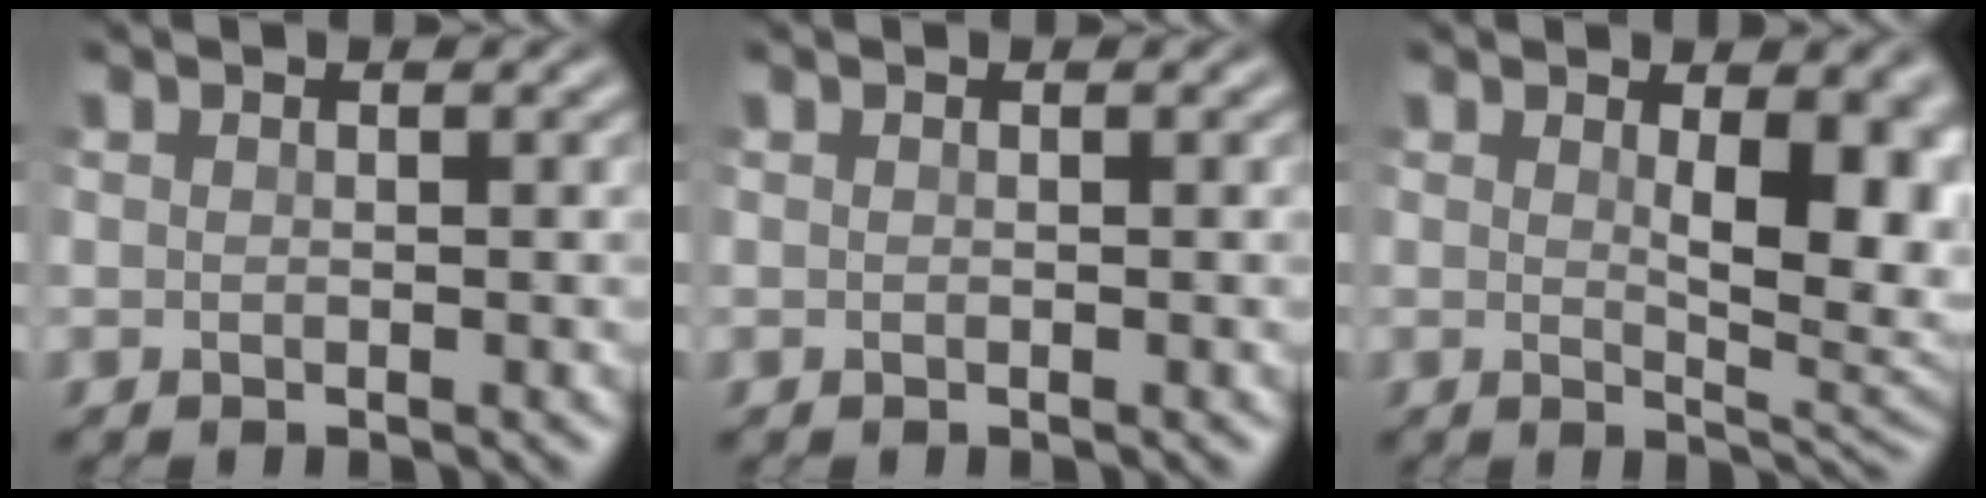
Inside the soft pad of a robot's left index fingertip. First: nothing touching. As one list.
[{"total": 0.0}, {"total": 7.0, "force": [1.0, 2.6, 6.5], "torque": [-0.076, -0.006, 0.025]}]